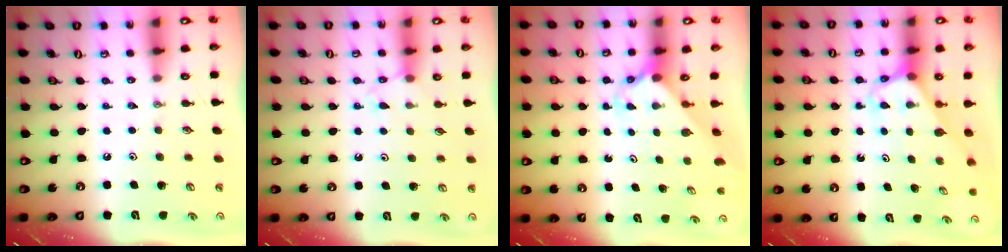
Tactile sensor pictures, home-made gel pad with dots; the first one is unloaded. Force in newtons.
{"total": 6.7, "press": 6.7, "slide": 0.6}
{"total": 2.4, "press": 2.4, "slide": 0.2}
{"total": 3.2, "press": 3.1, "slide": 0.2}